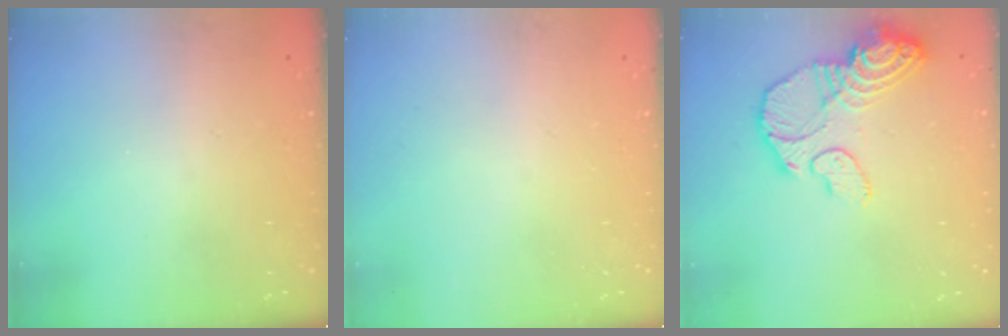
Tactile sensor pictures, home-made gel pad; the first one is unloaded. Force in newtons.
{"total": 0.0}
{"total": 16.0, "press": 15.9, "slide": 1.4}